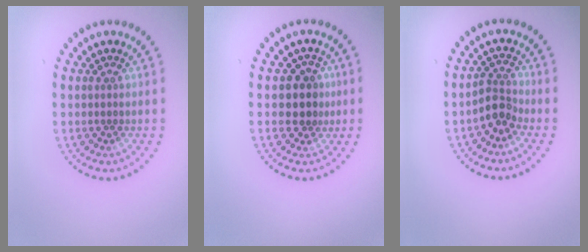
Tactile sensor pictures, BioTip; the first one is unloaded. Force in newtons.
{"total": 2.6, "press": 2.3, "slide": 1.3}
{"total": 2.5, "press": 1.9, "slide": 1.5}